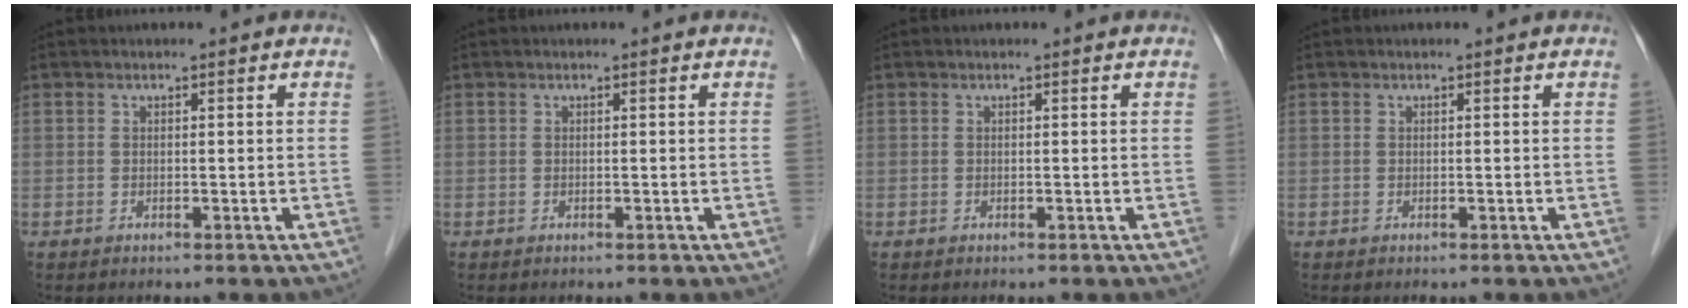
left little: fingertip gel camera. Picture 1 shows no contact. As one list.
[{"total": 0.0}, {"total": 0.0}, {"total": 0.0}]